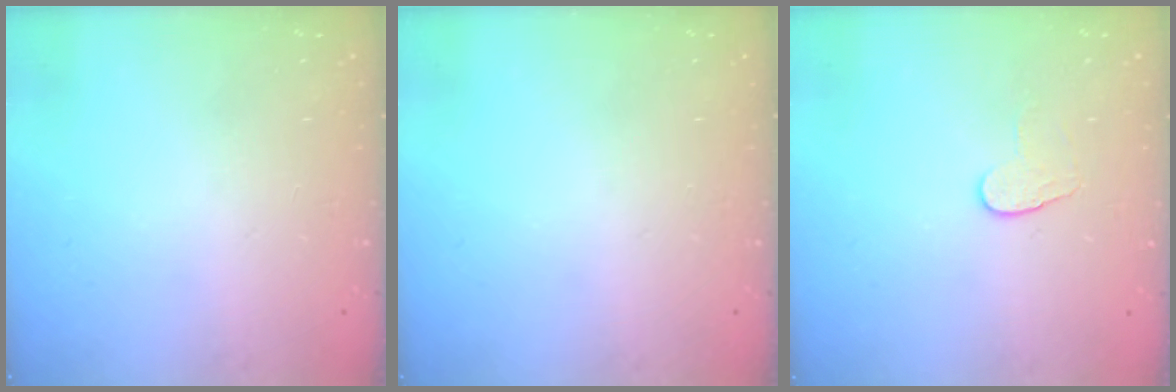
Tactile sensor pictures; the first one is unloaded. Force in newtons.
{"total": 0.0}
{"total": 6.2, "press": 6.1, "slide": 0.5}